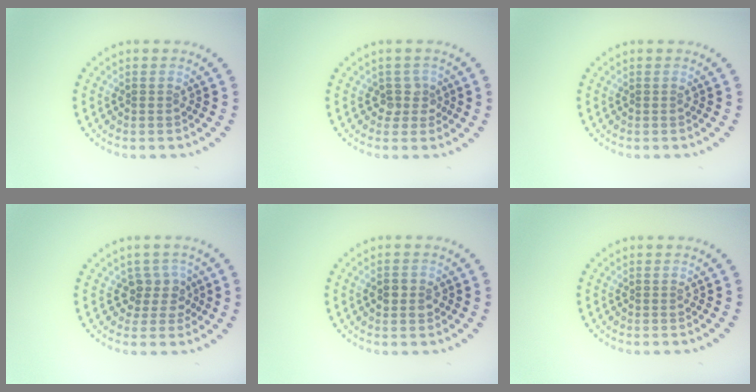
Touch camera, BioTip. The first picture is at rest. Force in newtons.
{"total": 1.8, "press": 1.3, "slide": 1.3}
{"total": 0.0}
{"total": 2.5, "press": 2.0, "slide": 1.5}
{"total": 1.5, "press": 1.4, "slide": 0.3}
{"total": 0.0}